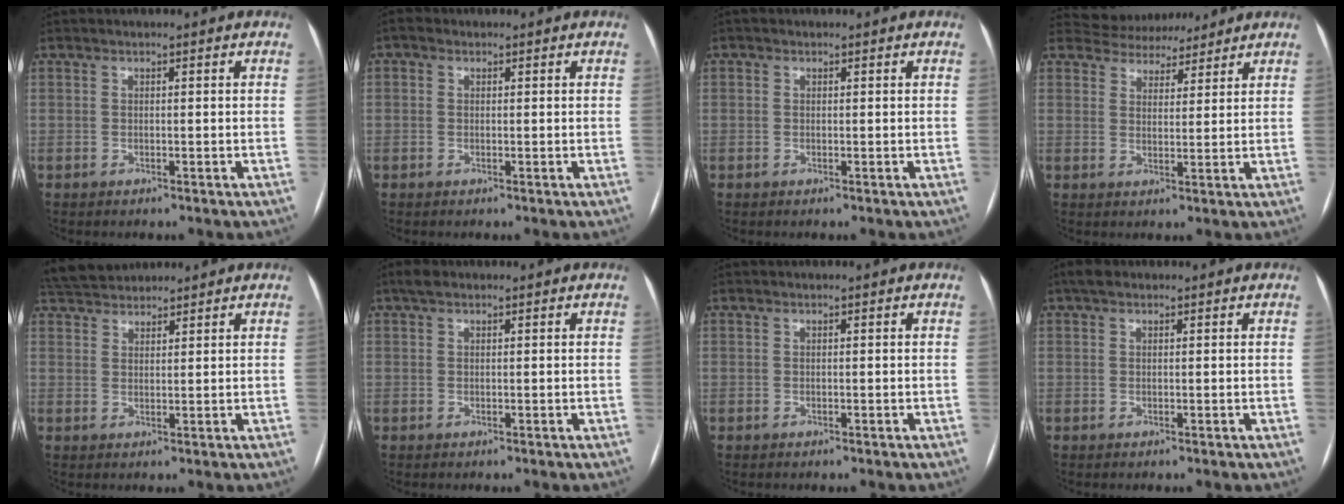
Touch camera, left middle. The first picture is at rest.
{"total": 1.5, "force": [-1.0, -1.0, -0.5], "torque": [0.012, -0.006, -0.019]}
{"total": 2.0, "force": [-1.1, -1.5, -0.8], "torque": [0.013, -0.011, -0.020]}
{"total": 7.7, "force": [7.2, 2.7, 0.7], "torque": [-0.006, 0.014, 0.101]}
{"total": 6.0, "force": [5.7, 1.3, 1.2], "torque": [-0.026, 0.035, 0.105]}
{"total": 1.7, "force": [1.2, 0.7, 1.0], "torque": [-0.020, 0.020, 0.022]}
{"total": 0.0}
{"total": 1.9, "force": [1.3, 0.9, 1.0], "torque": [-0.020, 0.022, 0.022]}